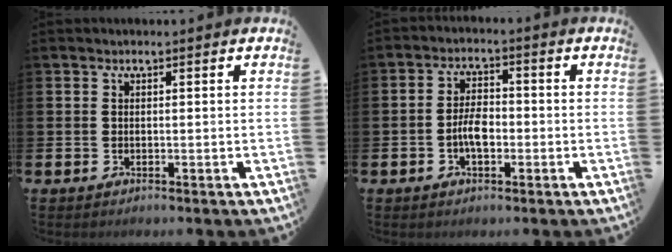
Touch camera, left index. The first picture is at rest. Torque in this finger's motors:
{"motor_torque": [0.28, 0.16, 0.10, 0.09]}